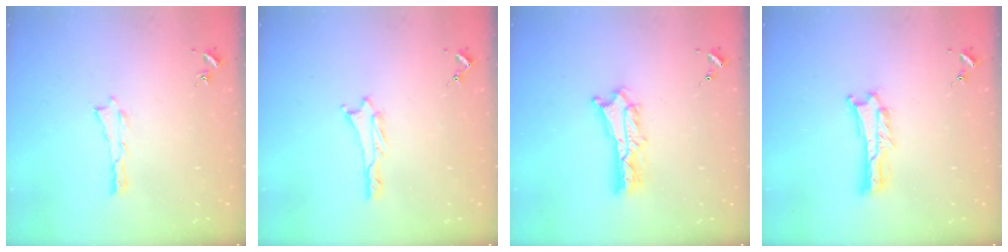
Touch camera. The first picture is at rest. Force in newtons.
{"total": 0.9, "press": 0.9, "slide": 0.1}
{"total": 3.2, "press": 3.2, "slide": 0.2}
{"total": 1.1, "press": 1.1, "slide": 0.2}